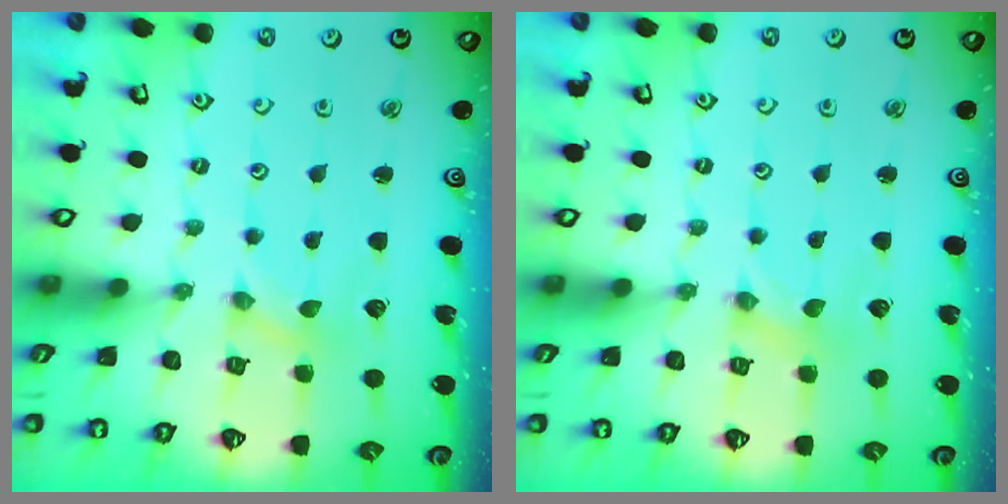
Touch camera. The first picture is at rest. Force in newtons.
{"total": 0.0}